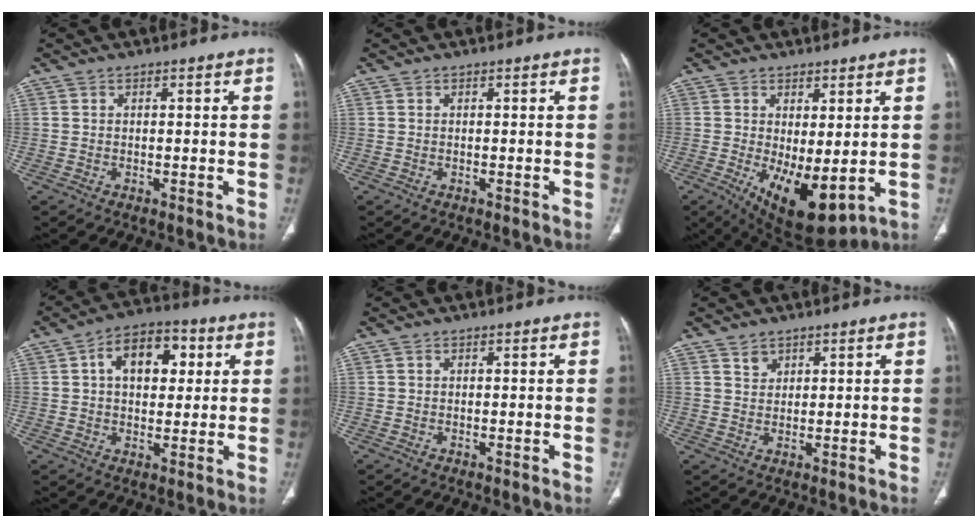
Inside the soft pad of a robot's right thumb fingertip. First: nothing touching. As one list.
[{"total": 0.0}, {"total": 11.4, "force": [-1.5, 5.0, 10.1], "torque": [-0.158, -0.023, 0.000]}, {"total": 11.8, "force": [3.2, 7.3, 8.7], "torque": [-0.104, 0.012, 0.043]}, {"total": 0.0}, {"total": 2.3, "force": [1.6, 1.5, 0.5], "torque": [0.004, -0.012, 0.029]}]